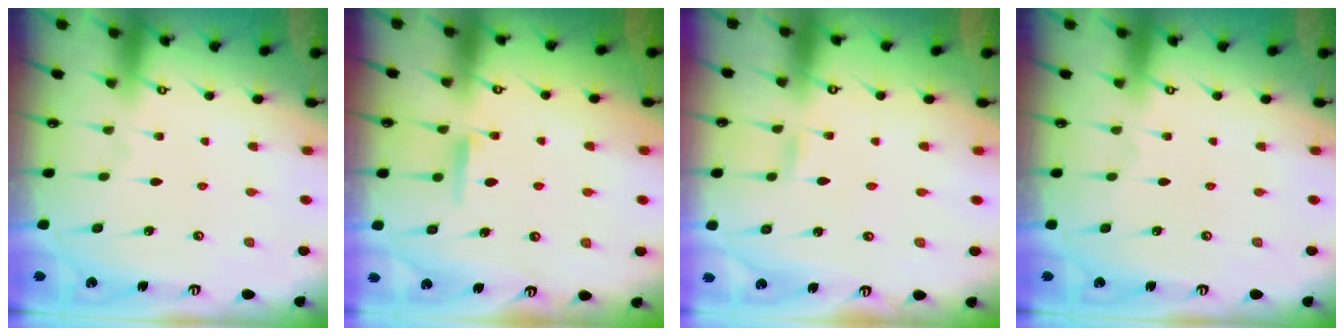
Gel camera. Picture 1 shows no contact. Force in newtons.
{"total": 6.5, "press": 6.5, "slide": 0.7}
{"total": 2.1, "press": 2.1, "slide": 0.2}
{"total": 0.0}